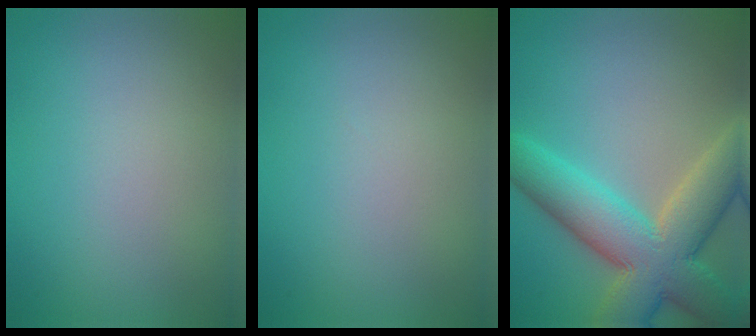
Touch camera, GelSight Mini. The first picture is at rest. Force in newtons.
{"total": 0.0}
{"total": 10.7, "press": 10.7, "slide": 0.7}